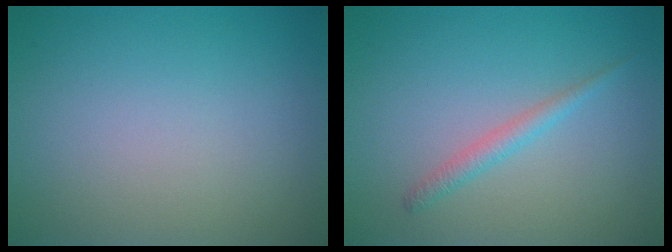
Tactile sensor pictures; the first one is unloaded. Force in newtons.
{"total": 1.4, "press": 1.4, "slide": 0.1}